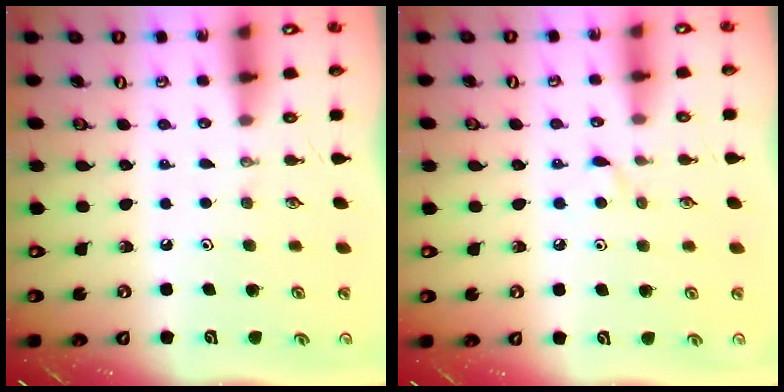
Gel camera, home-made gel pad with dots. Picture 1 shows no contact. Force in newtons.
{"total": 3.7, "press": 3.7, "slide": 0.5}